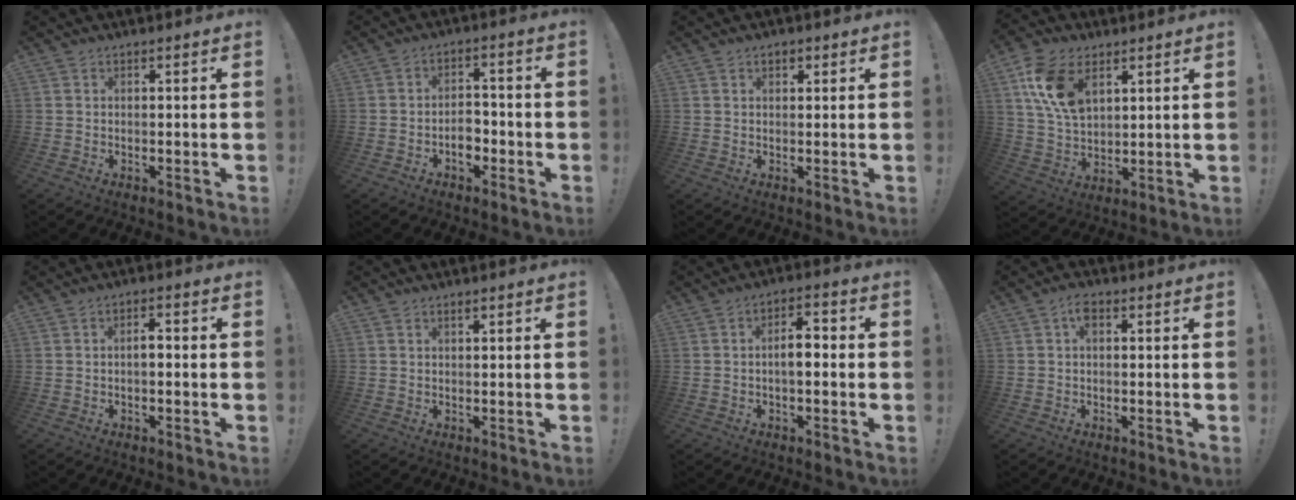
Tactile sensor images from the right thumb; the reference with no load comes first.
{"total": 5.9, "force": [-2.2, 4.1, 3.7], "torque": [-0.055, 0.007, -0.040]}
{"total": 1.7, "force": [0.9, 1.0, 1.0], "torque": [-0.009, -0.003, 0.013]}
{"total": 14.5, "force": [6.7, 9.1, 9.2], "torque": [-0.184, -0.011, 0.130]}
{"total": 2.6, "force": [-0.9, 1.0, 2.3], "torque": [-0.042, 0.009, -0.019]}
{"total": 0.7, "force": [0.5, 0.2, 0.5], "torque": [-0.014, 0.002, 0.010]}
{"total": 6.5, "force": [-0.9, 3.1, 5.6], "torque": [-0.091, 0.015, -0.018]}
{"total": 3.1, "force": [0.8, 1.8, 2.5], "torque": [-0.047, 0.007, 0.012]}